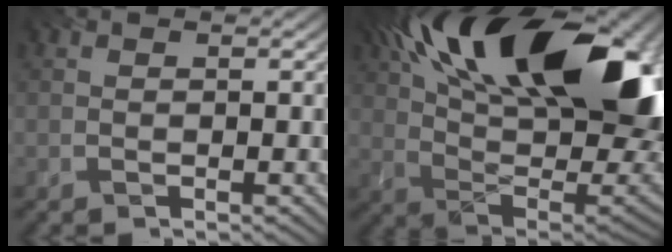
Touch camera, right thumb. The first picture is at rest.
{"total": 22.5, "force": [9.4, 10.1, 17.7], "torque": [-0.283, 0.046, 0.144]}